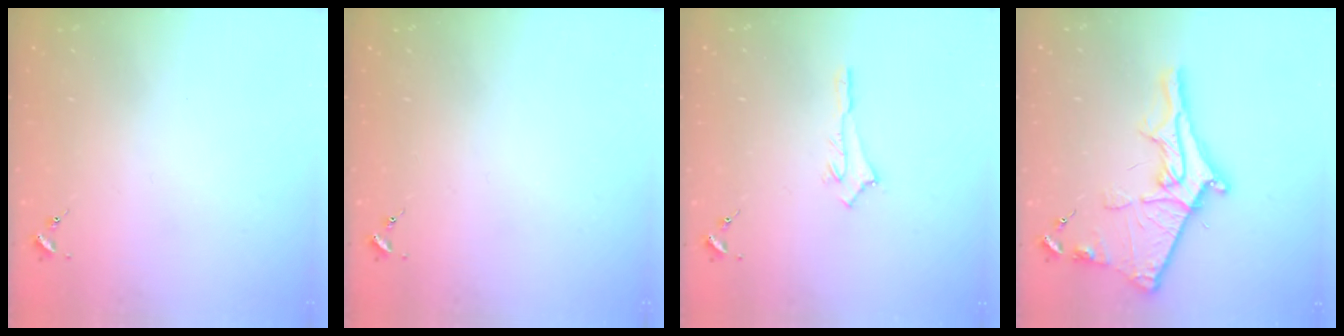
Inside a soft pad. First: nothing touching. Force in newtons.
{"total": 0.0}
{"total": 3.0, "press": 3.0, "slide": 0.2}
{"total": 16.1, "press": 16.0, "slide": 1.1}